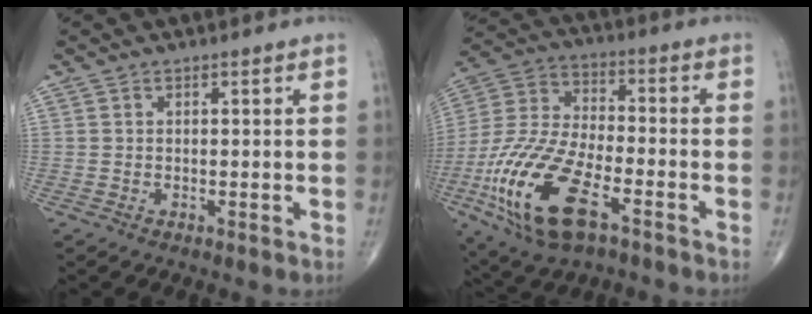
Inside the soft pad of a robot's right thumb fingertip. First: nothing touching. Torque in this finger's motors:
{"motor_torque": [0.38, 0.56, 2.07, -0.70, 0.60]}